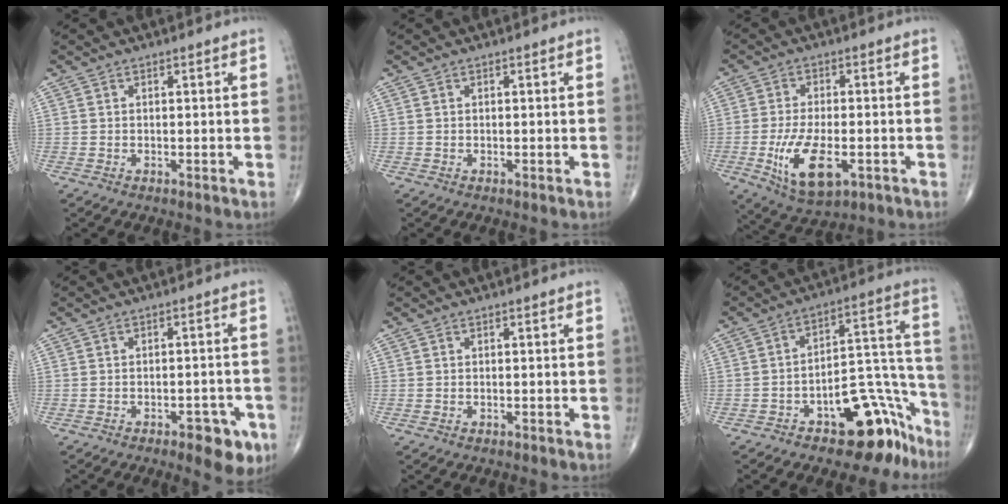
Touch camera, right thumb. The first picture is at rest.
{"total": 0.0}
{"total": 11.3, "force": [-3.4, 5.2, 9.4], "torque": [-0.176, -0.004, -0.051]}
{"total": 6.9, "force": [-3.5, 3.1, 5.1], "torque": [-0.044, 0.016, -0.039]}
{"total": 0.0}
{"total": 16.3, "force": [-10.1, 8.0, 10.1], "torque": [-0.063, 0.117, -0.142]}